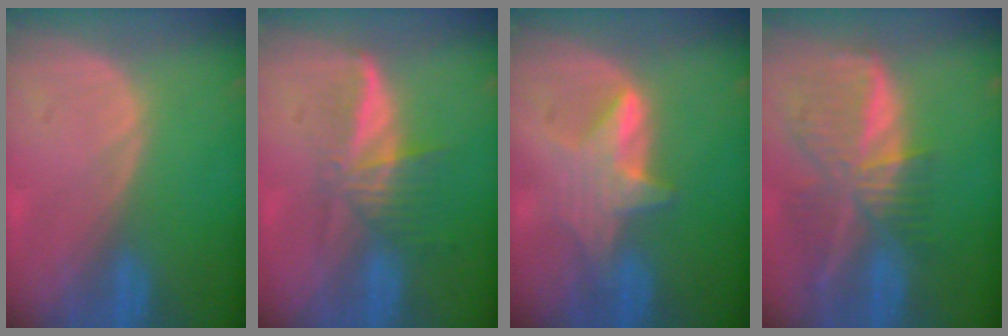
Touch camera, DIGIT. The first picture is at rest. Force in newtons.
{"total": 6.0, "press": 5.5, "slide": 2.4}
{"total": 5.5, "press": 5.5, "slide": 0.2}
{"total": 9.5, "press": 8.3, "slide": 4.6}